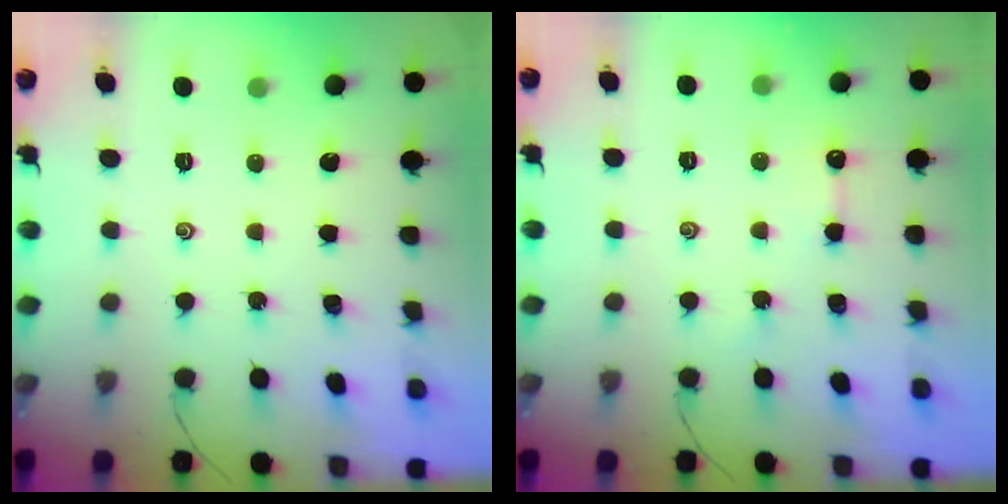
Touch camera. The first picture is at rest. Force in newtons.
{"total": 3.0, "press": 3.0, "slide": 0.4}